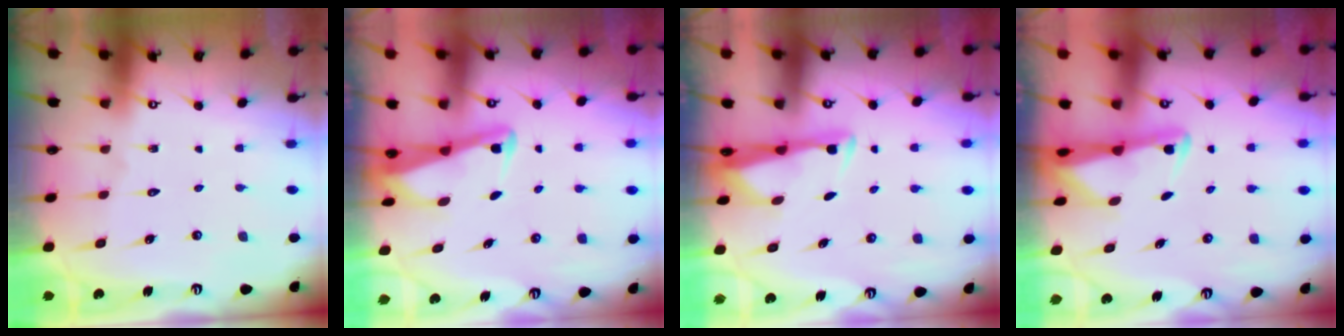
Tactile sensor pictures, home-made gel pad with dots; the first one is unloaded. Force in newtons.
{"total": 3.0, "press": 3.0, "slide": 0.3}
{"total": 3.2, "press": 3.1, "slide": 0.8}
{"total": 2.3, "press": 2.2, "slide": 0.5}